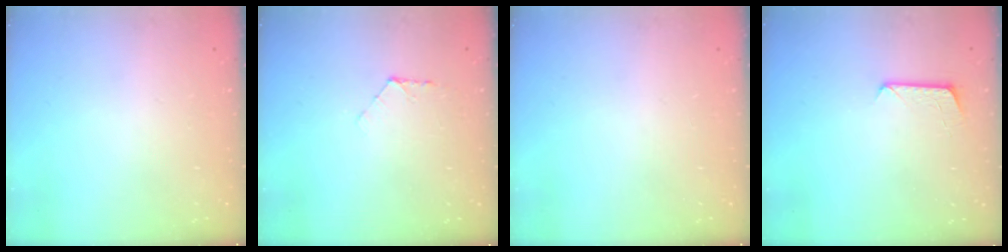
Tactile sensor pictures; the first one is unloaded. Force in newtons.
{"total": 5.8, "press": 5.7, "slide": 0.6}
{"total": 0.0}
{"total": 8.8, "press": 8.8, "slide": 0.6}